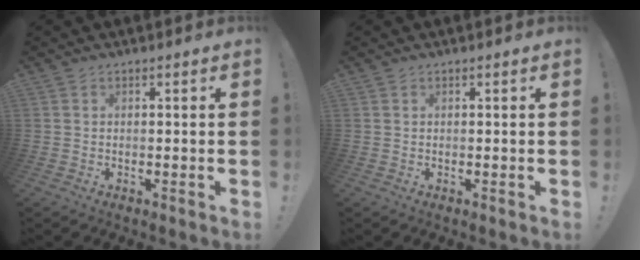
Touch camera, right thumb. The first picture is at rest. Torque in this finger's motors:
{"motor_torque": [-0.14, 0.10, 0.04, 0.09, 0.05]}